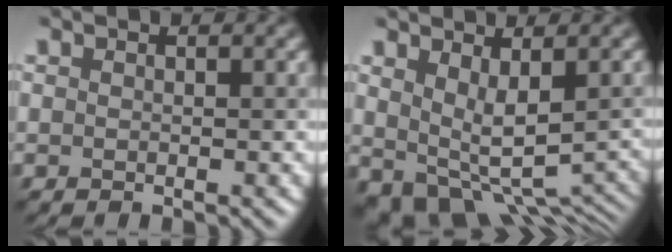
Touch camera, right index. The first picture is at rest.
{"total": 5.7, "force": [0.2, 2.9, 4.9], "torque": [-0.088, -0.030, 0.016]}